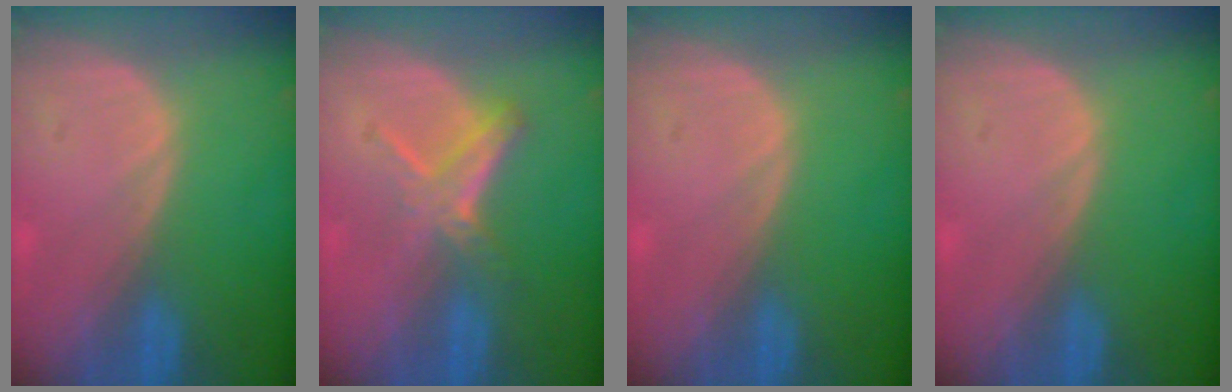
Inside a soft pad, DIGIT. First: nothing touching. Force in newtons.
{"total": 4.9, "press": 4.8, "slide": 0.9}
{"total": 0.0}
{"total": 0.0}